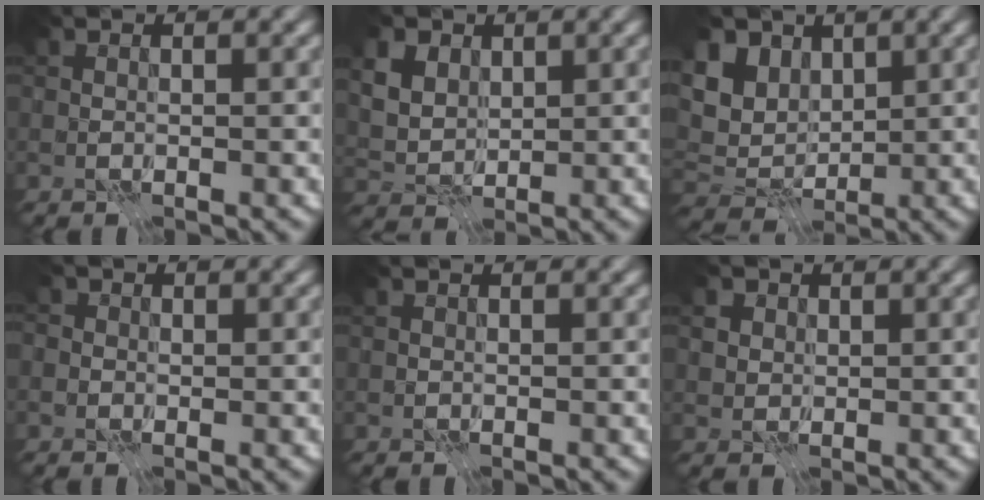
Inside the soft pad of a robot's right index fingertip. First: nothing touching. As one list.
[{"total": 6.8, "force": [3.4, 4.7, 3.4], "torque": [-0.076, 0.019, 0.046]}, {"total": 6.1, "force": [2.8, 4.2, 3.4], "torque": [-0.087, 0.016, 0.036]}, {"total": 1.7, "force": [0.4, 1.6, 0.6], "torque": [0.004, 0.013, -0.015]}, {"total": 0.0}, {"total": 2.2, "force": [1.3, 1.6, 0.8], "torque": [-0.019, 0.003, 0.023]}]